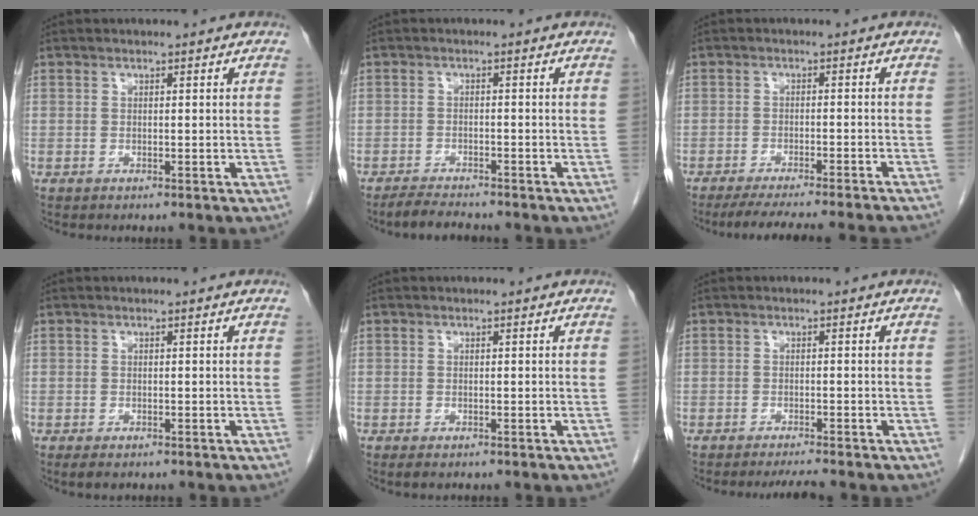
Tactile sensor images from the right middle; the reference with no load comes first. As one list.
[{"total": 3.7, "force": [-3.4, 0.3, 1.3], "torque": [-0.031, -0.016, -0.059]}, {"total": 15.3, "force": [-13.8, -0.5, 6.5], "torque": [-0.087, -0.035, -0.185]}, {"total": 1.6, "force": [-1.1, 0.7, 1.0], "torque": [-0.019, -0.004, -0.009]}, {"total": 1.1, "force": [-0.7, 0.5, 0.7], "torque": [-0.015, -0.003, -0.004]}, {"total": 2.3, "force": [-2.1, -0.6, 0.8], "torque": [-0.018, -0.011, -0.034]}]